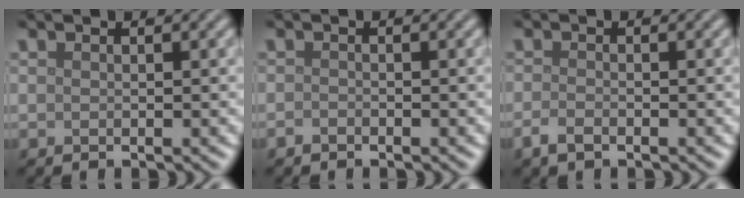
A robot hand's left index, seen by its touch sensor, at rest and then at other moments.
{"total": 0.6, "force": [-0.6, 0.2, 0.1], "torque": [-0.002, -0.002, -0.011]}
{"total": 1.4, "force": [-1.0, 0.5, 0.9], "torque": [-0.023, -0.003, -0.021]}